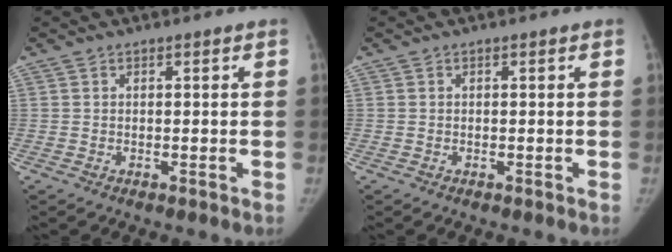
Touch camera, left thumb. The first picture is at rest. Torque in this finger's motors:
{"motor_torque": [0.00, 0.00, 0.14, 0.11, 0.00]}